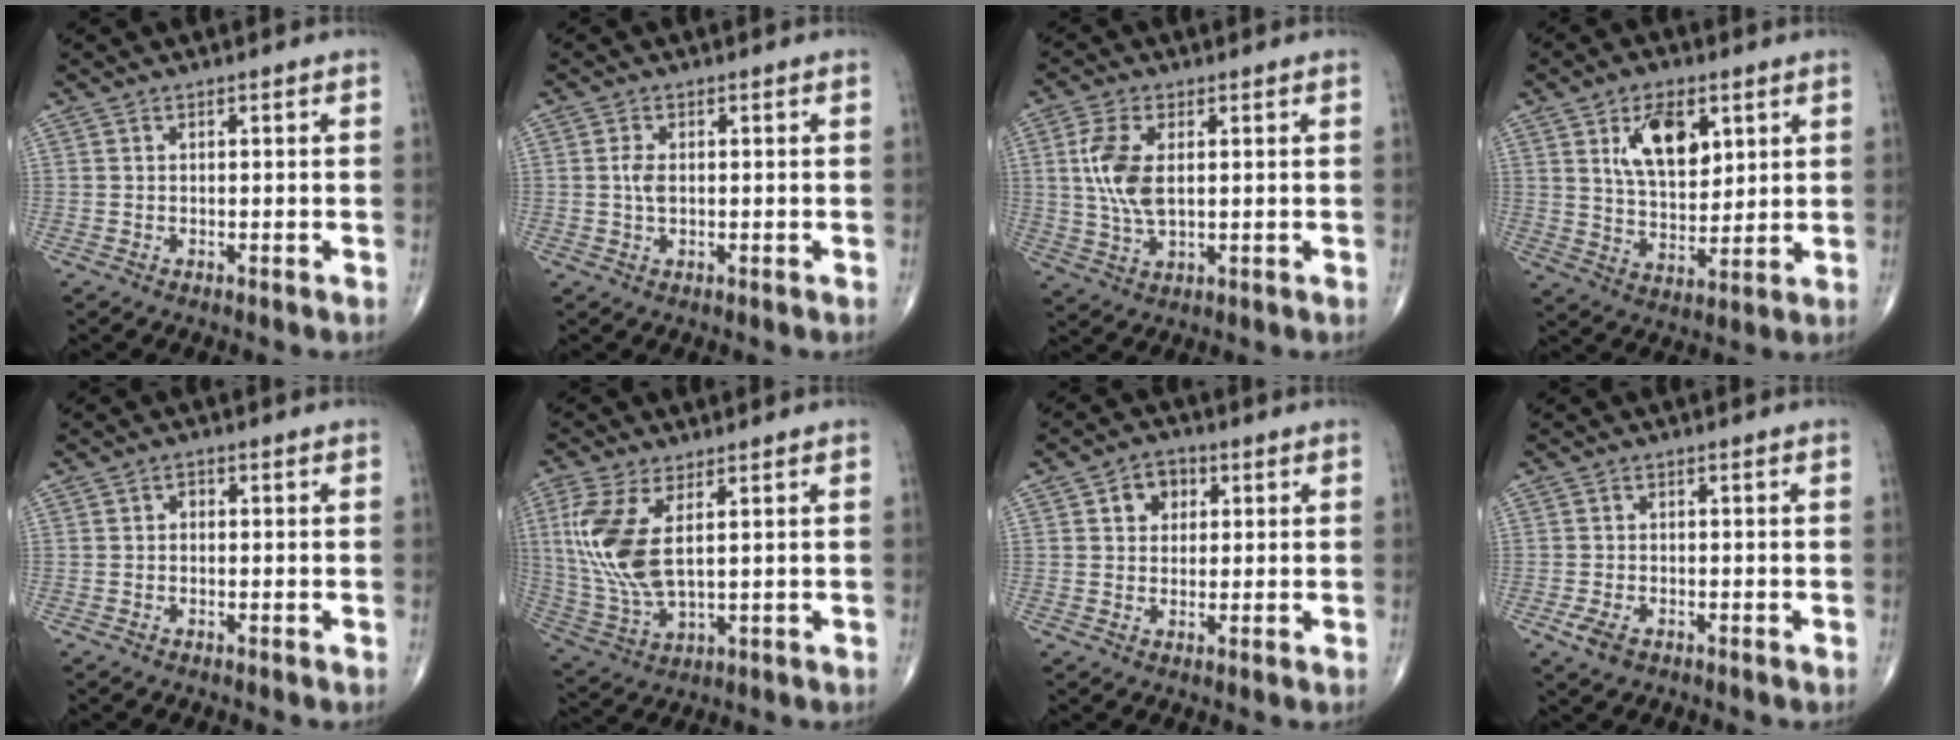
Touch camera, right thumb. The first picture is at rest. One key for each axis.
{"total": 2.4, "fx": 0.2, "fy": 1.3, "fz": 2.0, "tx": -0.044, "ty": 0.001, "tz": 0.004}
{"total": 8.8, "fx": 1.5, "fy": 4.4, "fz": 7.4, "tx": -0.166, "ty": -0.005, "tz": 0.033}
{"total": 12.1, "fx": 4.9, "fy": 6.7, "fz": 8.8, "tx": -0.122, "ty": -0.024, "tz": 0.095}
{"total": 1.1, "fx": 0.0, "fy": 0.9, "fz": 0.7, "tx": -0.005, "ty": 0.006, "tz": -0.003}
{"total": 13.1, "fx": 3.1, "fy": 5.8, "fz": 11.3, "tx": -0.266, "ty": -0.013, "tz": 0.074}
{"total": 5.0, "fx": 1.5, "fy": 4.0, "fz": 2.6, "tx": -0.015, "ty": 0.004, "tz": 0.019}
{"total": 3.1, "fx": -1.6, "fy": 1.7, "fz": 2.1, "tx": -0.044, "ty": -0.001, "tz": -0.028}